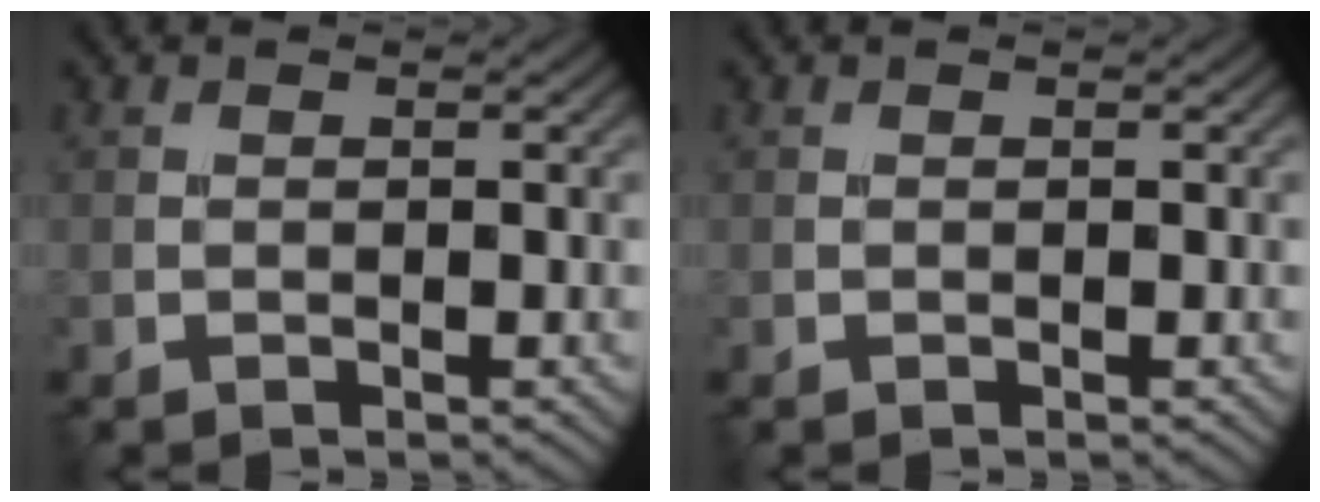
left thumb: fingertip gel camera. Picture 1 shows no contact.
{"total": 0.0}